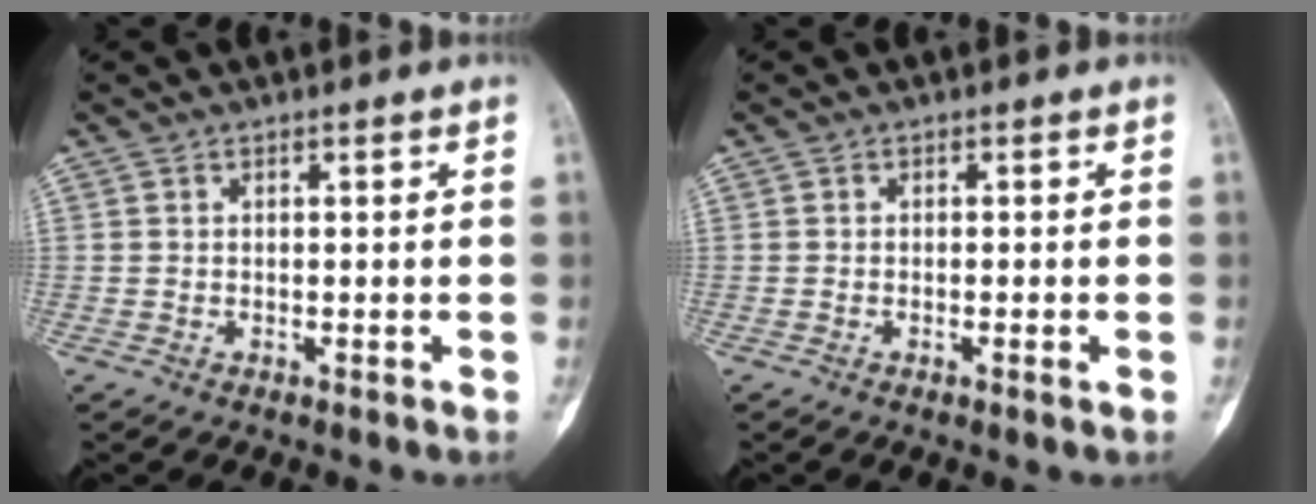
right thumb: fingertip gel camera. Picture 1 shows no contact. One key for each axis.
{"total": 1.2, "fx": -0.4, "fy": 0.0, "fz": 1.2, "tx": -0.024, "ty": -0.001, "tz": -0.006}